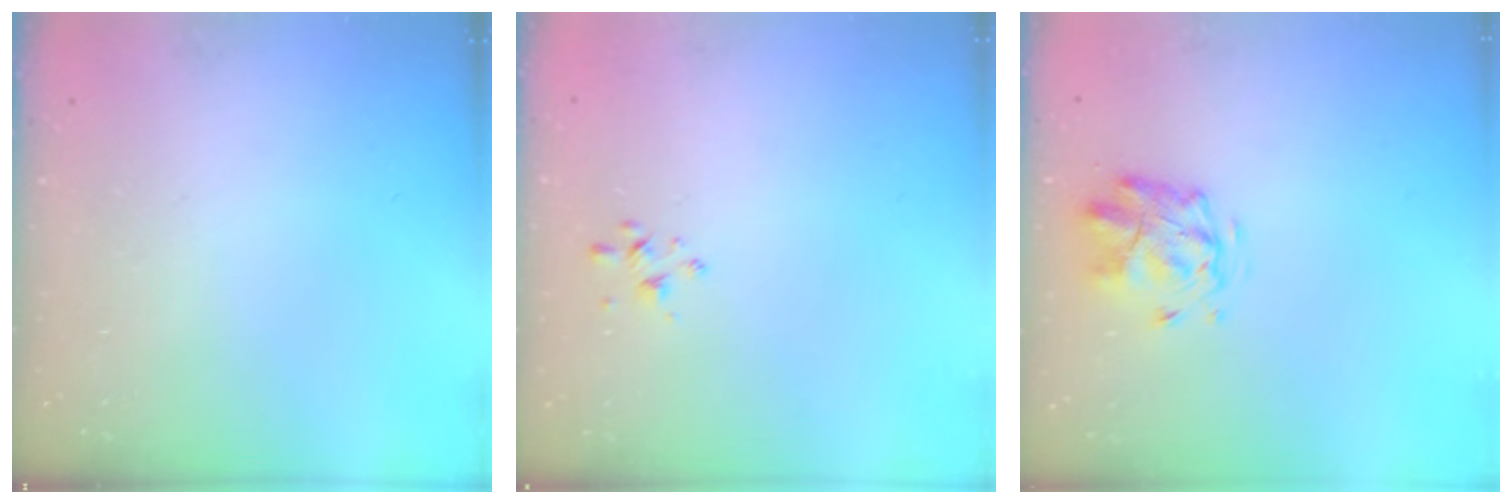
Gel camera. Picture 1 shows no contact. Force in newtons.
{"total": 2.1, "press": 2.0, "slide": 0.6}
{"total": 2.9, "press": 2.5, "slide": 1.5}